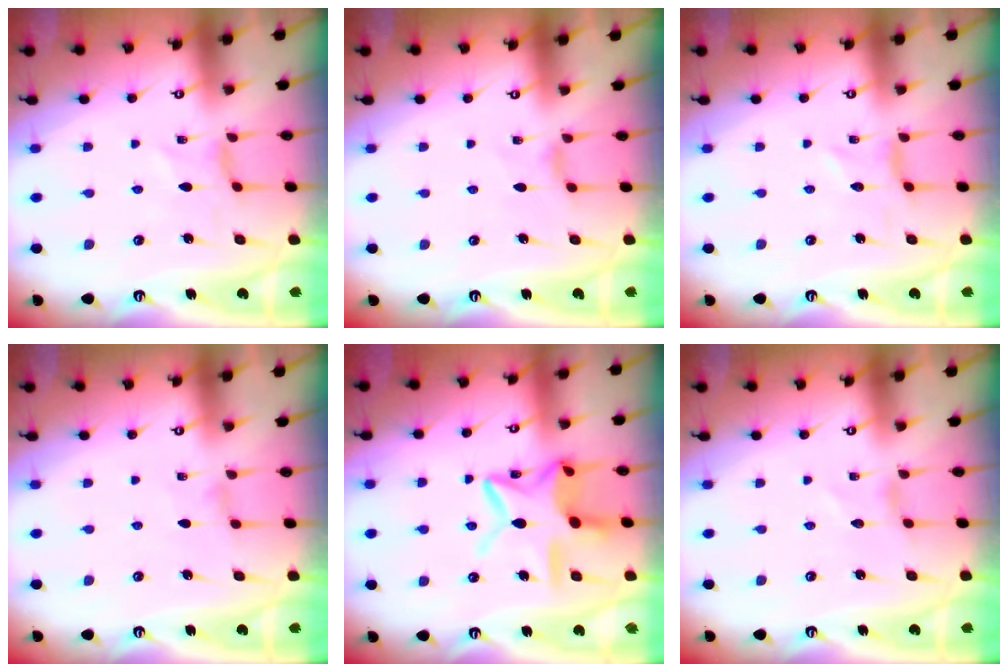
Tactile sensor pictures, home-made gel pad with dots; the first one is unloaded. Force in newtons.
{"total": 1.6, "press": 1.6, "slide": 0.4}
{"total": 0.0}
{"total": 0.6, "press": 0.5, "slide": 0.3}
{"total": 15.7, "press": 15.6, "slide": 1.2}
{"total": 0.0}